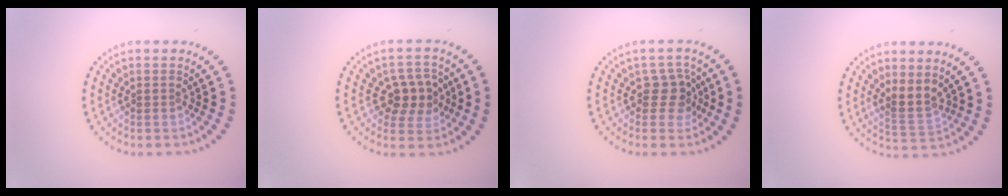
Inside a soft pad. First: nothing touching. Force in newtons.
{"total": 3.2, "press": 3.0, "slide": 1.1}
{"total": 2.4, "press": 2.1, "slide": 1.3}
{"total": 2.0, "press": 1.5, "slide": 1.4}